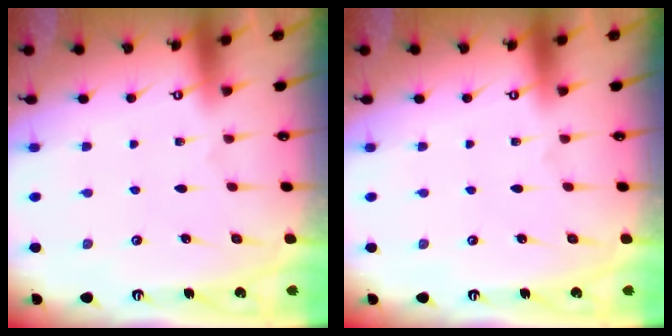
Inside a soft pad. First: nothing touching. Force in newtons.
{"total": 0.0}